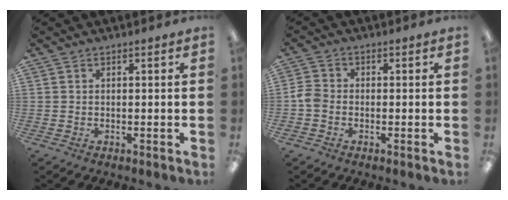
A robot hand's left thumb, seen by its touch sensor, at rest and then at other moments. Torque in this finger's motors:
{"motor_torque": [-0.29, 0.35, 0.44, 0.12, 0.09]}